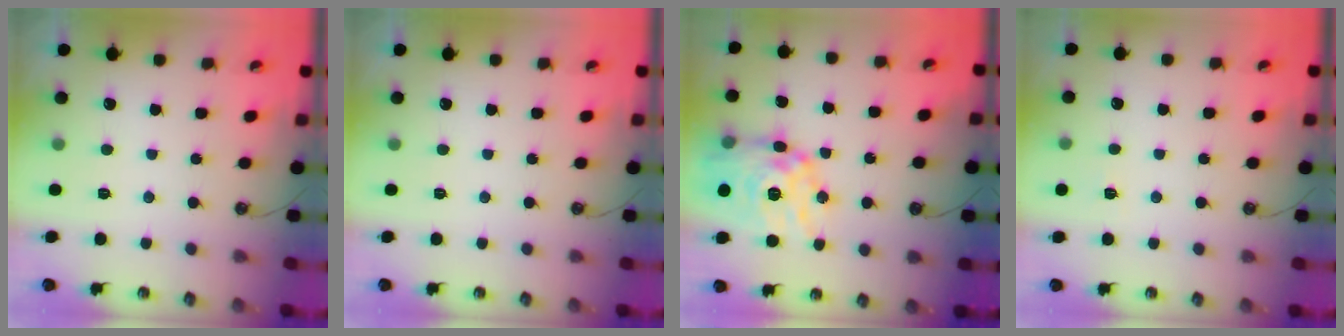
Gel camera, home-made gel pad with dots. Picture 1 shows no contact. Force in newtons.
{"total": 0.0}
{"total": 18.6, "press": 18.5, "slide": 1.8}
{"total": 3.1, "press": 3.1, "slide": 0.4}